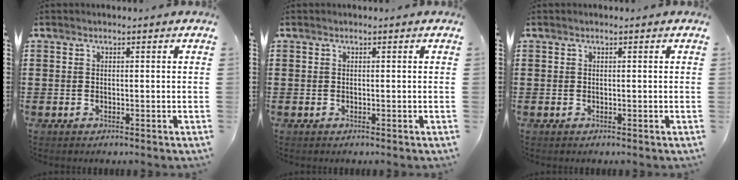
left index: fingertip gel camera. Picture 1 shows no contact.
{"total": 0.0}
{"total": 0.0}